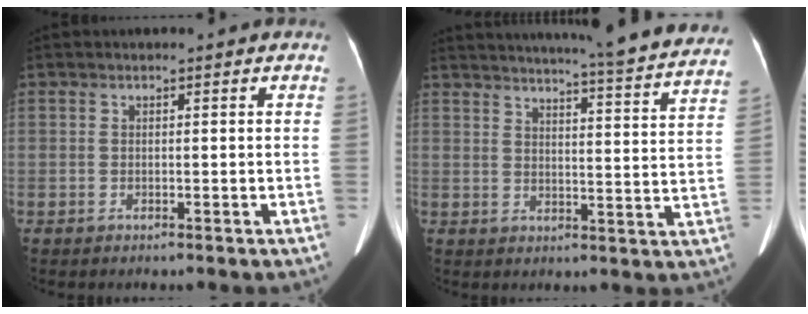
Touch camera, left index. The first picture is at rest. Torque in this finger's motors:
{"motor_torque": [0.59, -1.55, 0.08, 0.11]}